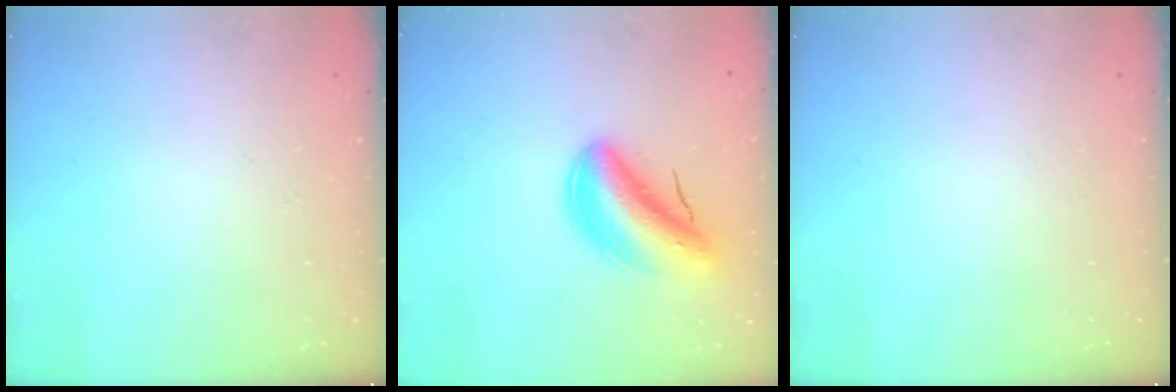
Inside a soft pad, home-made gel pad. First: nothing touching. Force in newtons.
{"total": 8.9, "press": 8.4, "slide": 3.0}
{"total": 0.0}